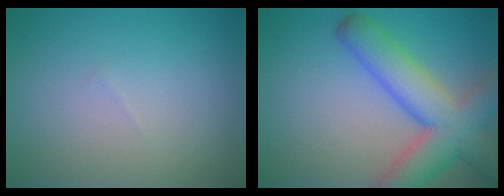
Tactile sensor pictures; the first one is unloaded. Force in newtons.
{"total": 8.4, "press": 8.4, "slide": 0.4}